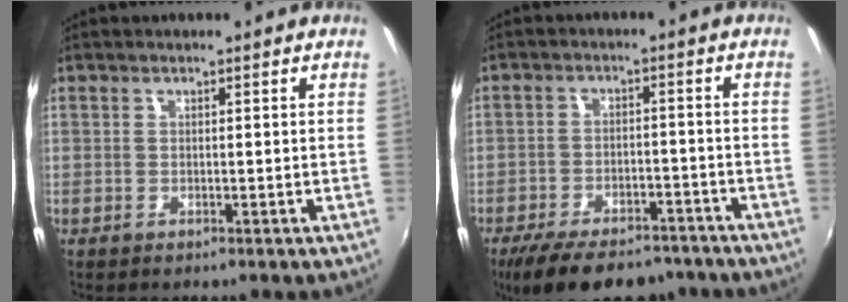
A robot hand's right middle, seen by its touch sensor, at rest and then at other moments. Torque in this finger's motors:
{"motor_torque": [1.11, -1.02, 0.67, 0.21]}